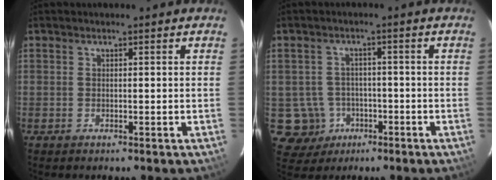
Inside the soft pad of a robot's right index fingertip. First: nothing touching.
{"total": 7.0, "force": [-2.3, 6.6, 0.8], "torque": [-0.036, 0.022, -0.024]}